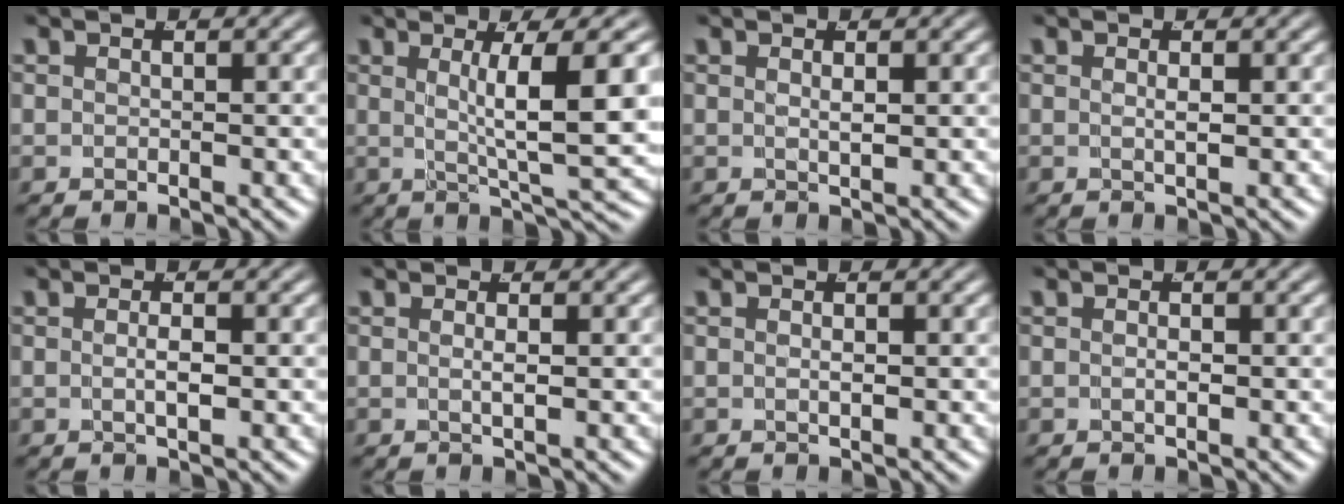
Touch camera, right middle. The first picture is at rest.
{"total": 6.8, "force": [1.0, 0.6, 6.7], "torque": [-0.089, -0.004, 0.023]}
{"total": 0.9, "force": [0.3, -0.5, 0.7], "torque": [-0.012, -0.008, 0.013]}
{"total": 0.9, "force": [0.1, -0.5, 0.7], "torque": [-0.014, -0.009, 0.008]}
{"total": 1.3, "force": [-0.3, -0.2, 1.2], "torque": [-0.021, -0.006, -0.001]}
{"total": 1.0, "force": [0.1, -0.6, 0.8], "torque": [-0.017, -0.008, 0.005]}
{"total": 0.6, "force": [0.0, -0.3, 0.5], "torque": [-0.010, -0.007, 0.005]}
{"total": 0.5, "force": [-0.2, -0.2, 0.5], "torque": [-0.013, -0.009, 0.003]}